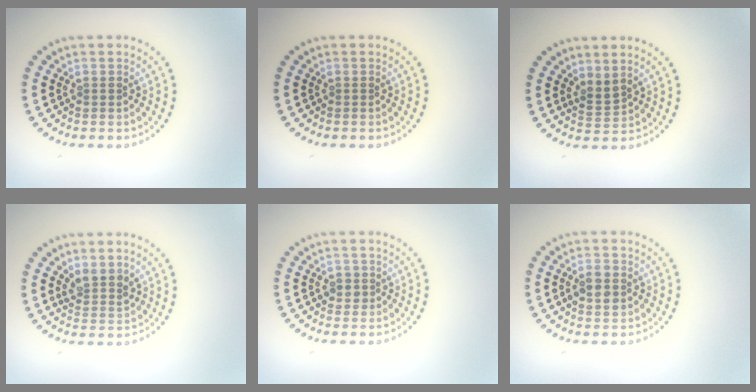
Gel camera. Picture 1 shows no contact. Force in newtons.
{"total": 0.0}
{"total": 1.7, "press": 1.2, "slide": 1.1}
{"total": 2.2, "press": 1.7, "slide": 1.4}
{"total": 1.3, "press": 1.2, "slide": 0.6}
{"total": 2.7, "press": 2.7, "slide": 0.1}